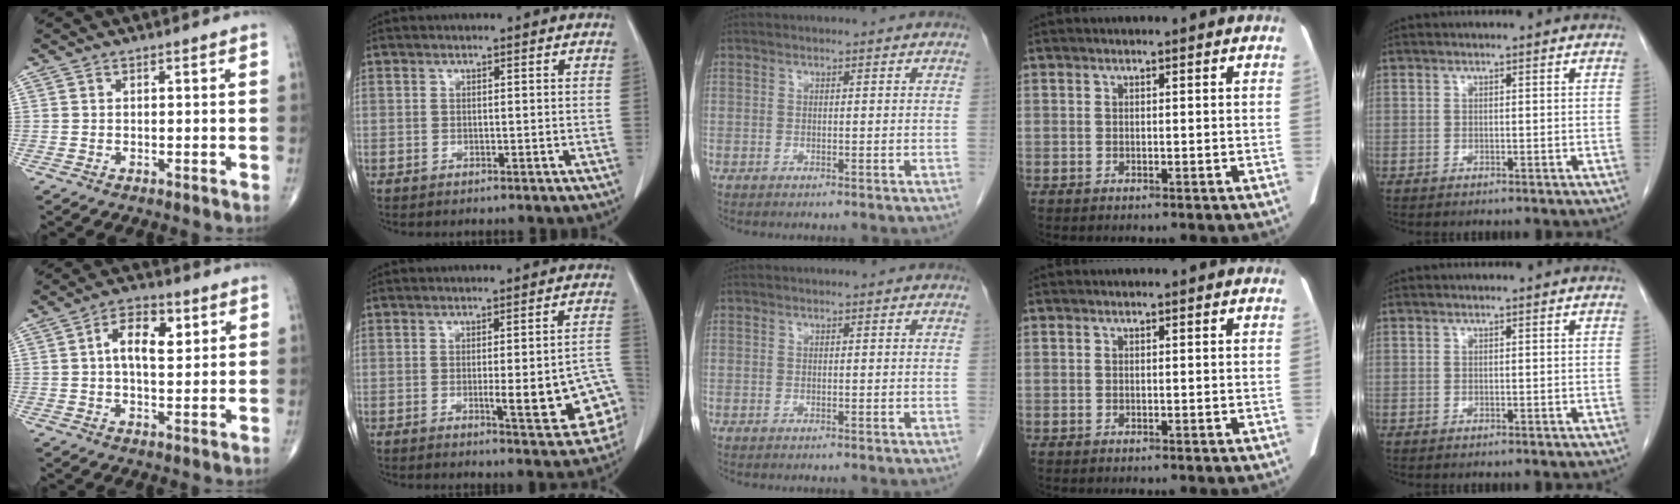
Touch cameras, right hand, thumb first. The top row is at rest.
{"thumb": {"total": 8.3, "force": [2.0, 4.3, 6.8], "torque": [-0.094, 0.005, 0.028]}, "index": {"total": 11.4, "force": [-3.2, 2.1, 10.7], "torque": [-0.095, 0.015, -0.035]}}